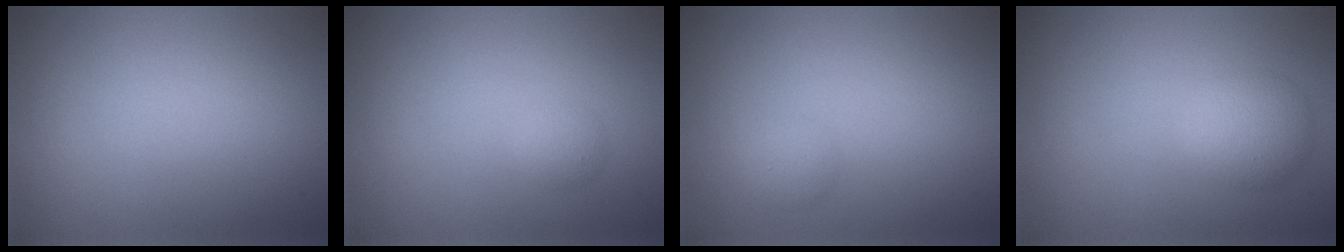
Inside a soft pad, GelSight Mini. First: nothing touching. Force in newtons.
{"total": 0.9, "press": 0.9, "slide": 0.0}
{"total": 1.1, "press": 1.1, "slide": 0.1}
{"total": 2.9, "press": 2.9, "slide": 0.1}